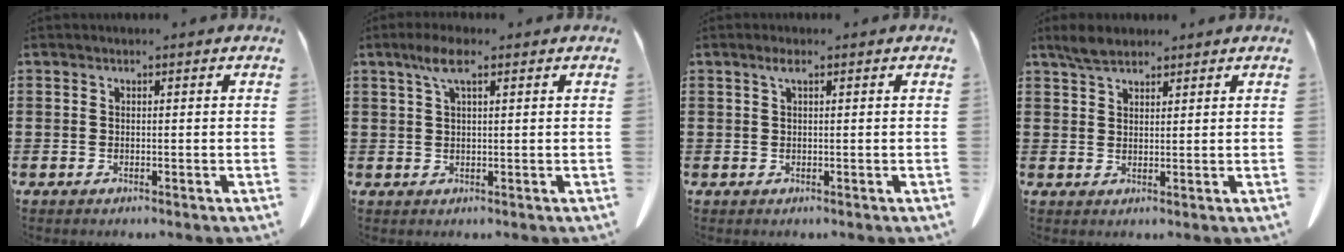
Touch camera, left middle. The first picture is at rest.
{"total": 4.5, "force": [2.2, 1.1, 3.7], "torque": [-0.079, 0.007, 0.038]}
{"total": 1.6, "force": [0.7, 0.3, 1.5], "torque": [-0.031, 0.003, 0.011]}
{"total": 3.2, "force": [2.6, 1.2, 1.6], "torque": [-0.037, 0.005, 0.050]}